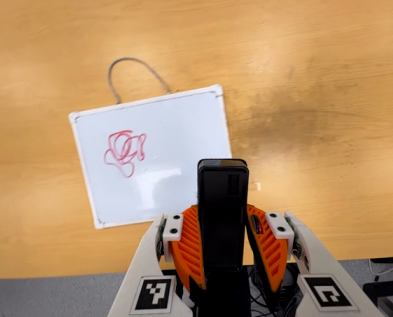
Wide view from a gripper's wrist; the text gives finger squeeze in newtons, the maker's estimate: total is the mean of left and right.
{"total": 3.5, "left": 2.0, "right": 5.0}